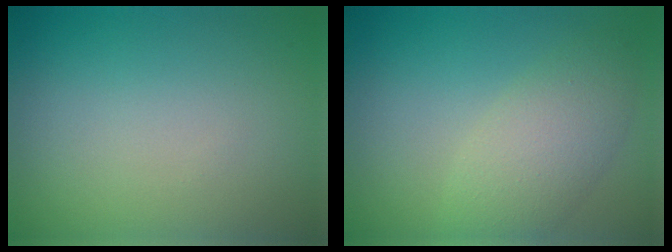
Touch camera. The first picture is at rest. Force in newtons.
{"total": 4.3, "press": 4.3, "slide": 0.3}